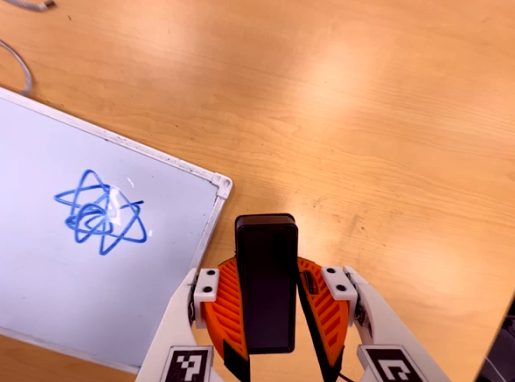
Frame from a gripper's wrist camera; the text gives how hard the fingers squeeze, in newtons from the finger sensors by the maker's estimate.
{"total": 6.7, "left": 6.5, "right": 6.9}